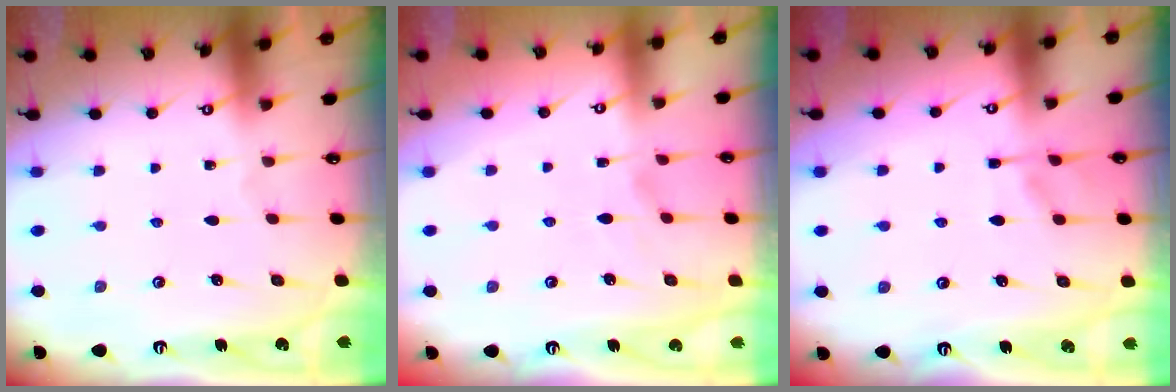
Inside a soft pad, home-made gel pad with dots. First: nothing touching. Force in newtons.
{"total": 1.4, "press": 0.9, "slide": 1.1}
{"total": 6.5, "press": 6.4, "slide": 0.8}